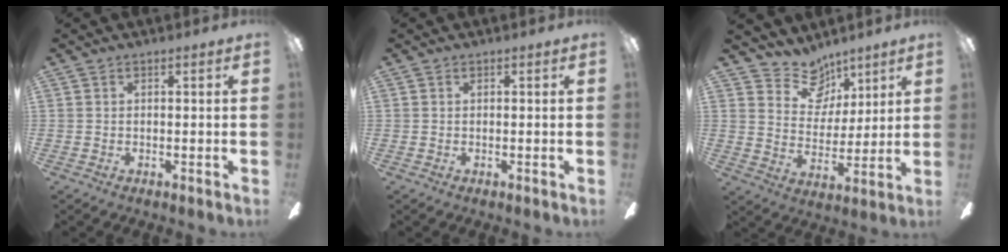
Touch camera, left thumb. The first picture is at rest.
{"total": 0.0}
{"total": 11.3, "force": [8.4, 7.0, 2.7], "torque": [-0.046, -0.059, 0.161]}